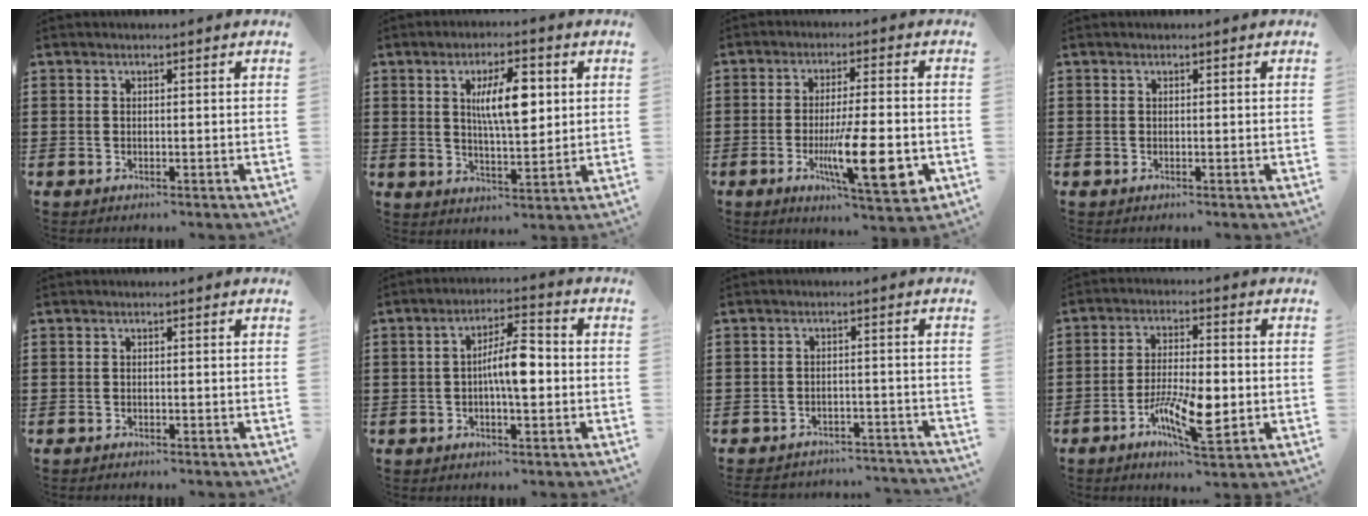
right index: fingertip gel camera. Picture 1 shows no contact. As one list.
[{"total": 8.7, "force": [2.2, 3.0, 7.9], "torque": [-0.141, 0.004, 0.033]}, {"total": 12.5, "force": [-3.5, 2.8, 11.7], "torque": [-0.211, -0.010, -0.055]}, {"total": 0.0}, {"total": 0.5, "force": [-0.5, 0.1, 0.0], "torque": [-0.002, -0.001, -0.011]}, {"total": 7.1, "force": [-0.7, 2.1, 6.7], "torque": [-0.126, 0.009, -0.016]}, {"total": 3.0, "force": [-2.9, 0.4, 0.3], "torque": [-0.009, 0.001, -0.062]}, {"total": 10.0, "force": [-3.1, 3.0, 9.1], "torque": [-0.186, -0.011, -0.056]}]